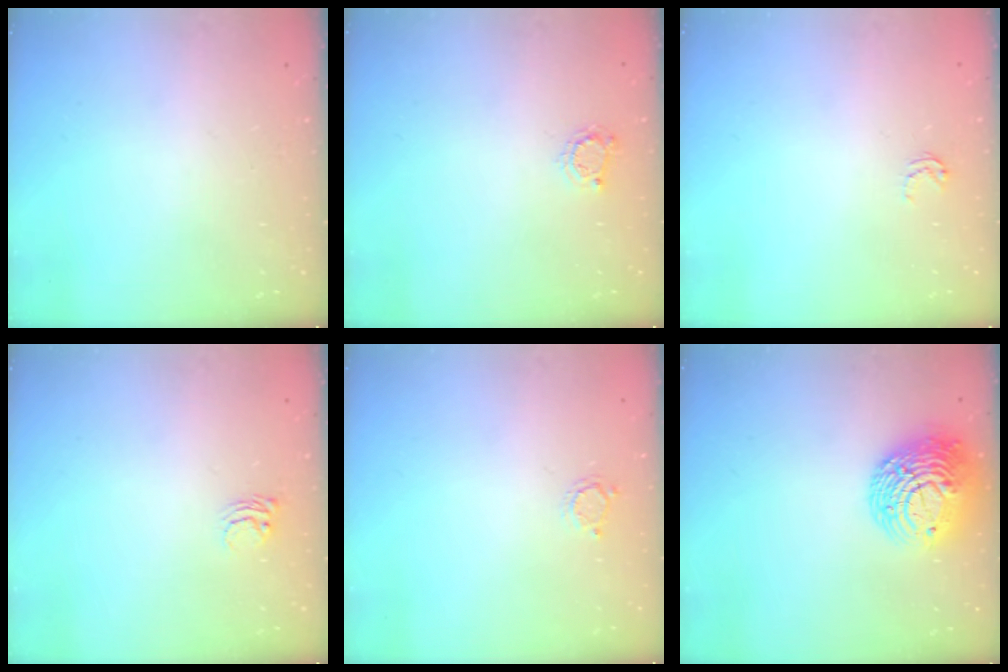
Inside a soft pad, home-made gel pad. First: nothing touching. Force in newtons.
{"total": 3.7, "press": 3.6, "slide": 0.5}
{"total": 3.5, "press": 3.5, "slide": 0.2}
{"total": 3.7, "press": 3.7, "slide": 0.2}
{"total": 2.6, "press": 2.6, "slide": 0.4}
{"total": 13.9, "press": 13.8, "slide": 1.3}